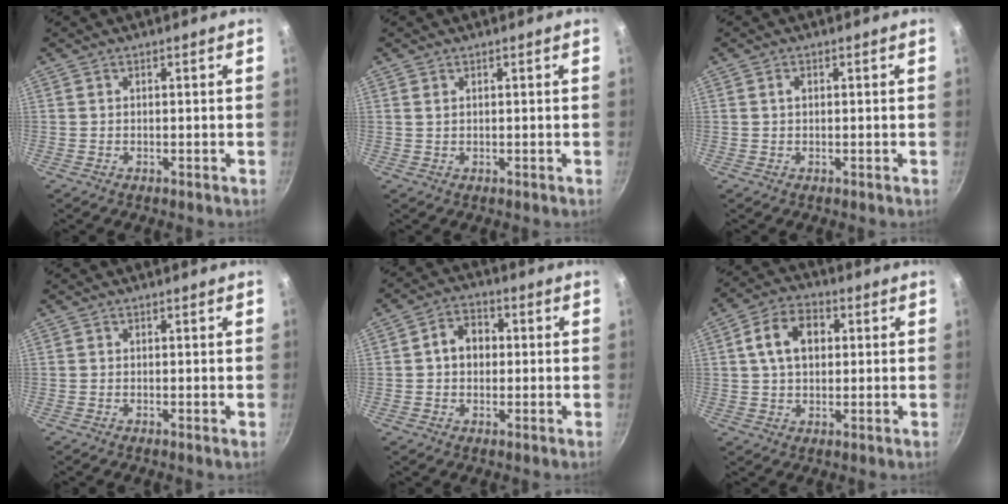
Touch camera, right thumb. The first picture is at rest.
{"total": 0.8, "force": [0.5, 0.4, 0.5], "torque": [-0.011, -0.002, 0.010]}
{"total": 1.1, "force": [0.3, 0.7, 0.8], "torque": [-0.011, 0.004, 0.006]}
{"total": 0.0}
{"total": 6.4, "force": [0.5, 5.0, 4.0], "torque": [-0.038, 0.014, -0.001]}
{"total": 9.7, "force": [2.0, 6.7, 6.7], "torque": [-0.097, 0.013, 0.026]}